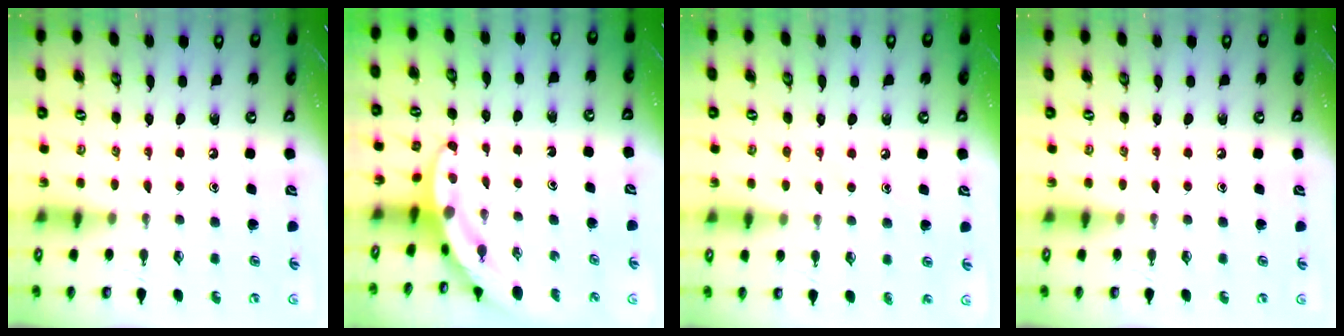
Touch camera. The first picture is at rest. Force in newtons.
{"total": 3.3, "press": 3.3, "slide": 0.3}
{"total": 6.5, "press": 6.4, "slide": 0.8}
{"total": 0.0}